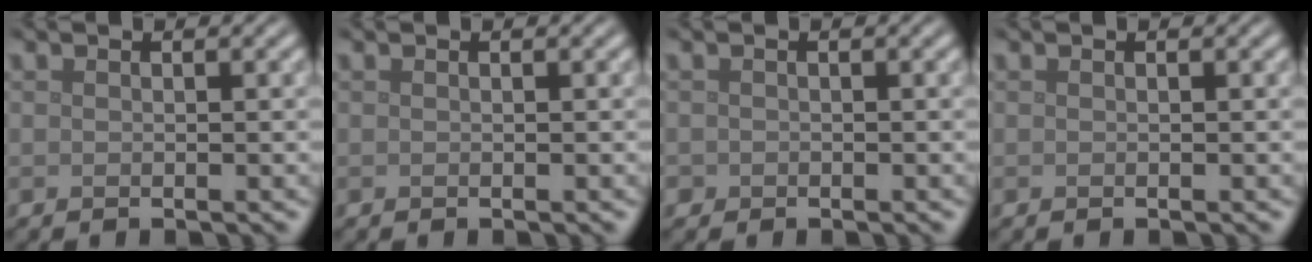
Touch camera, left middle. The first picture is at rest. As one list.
[{"total": 0.0}, {"total": 0.5, "force": [-0.2, 0.5, -0.1], "torque": [0.006, -0.004, -0.005]}, {"total": 0.0}]